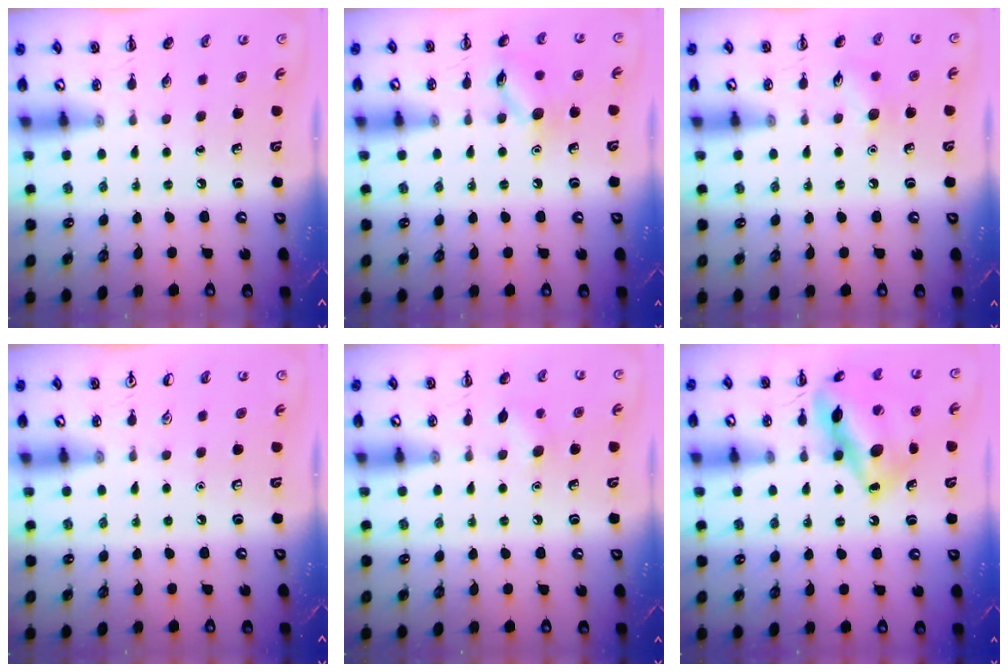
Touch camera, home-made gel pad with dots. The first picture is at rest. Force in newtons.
{"total": 10.3, "press": 10.2, "slide": 0.7}
{"total": 7.8, "press": 7.7, "slide": 1.4}
{"total": 0.0}
{"total": 7.0, "press": 6.7, "slide": 1.9}
{"total": 16.2, "press": 16.2, "slide": 1.5}